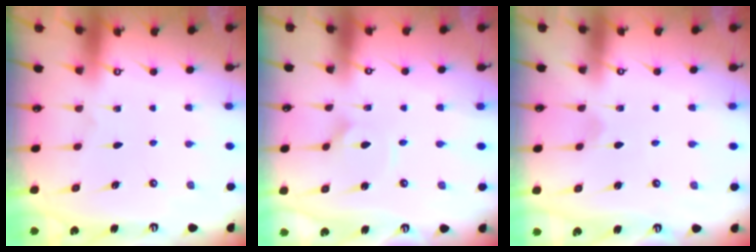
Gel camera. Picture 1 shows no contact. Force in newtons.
{"total": 3.2, "press": 3.1, "slide": 0.3}
{"total": 0.0}